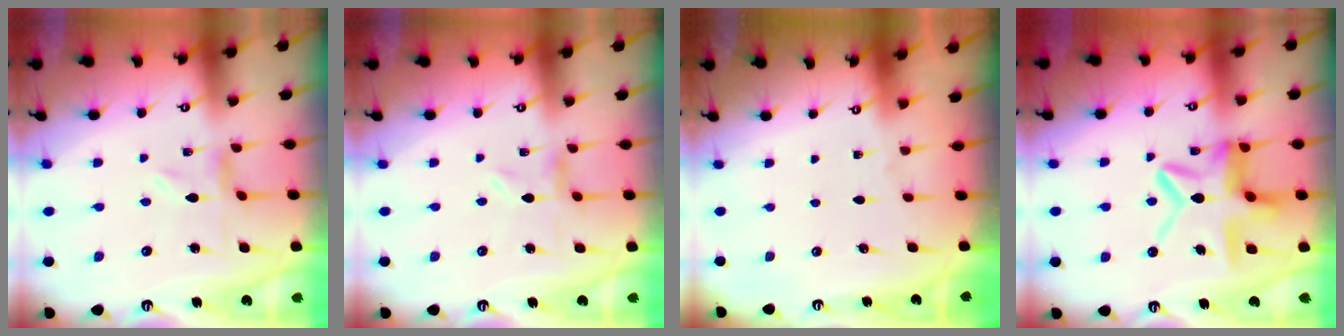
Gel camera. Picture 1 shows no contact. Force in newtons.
{"total": 0.0}
{"total": 0.0}
{"total": 13.1, "press": 13.1, "slide": 0.9}